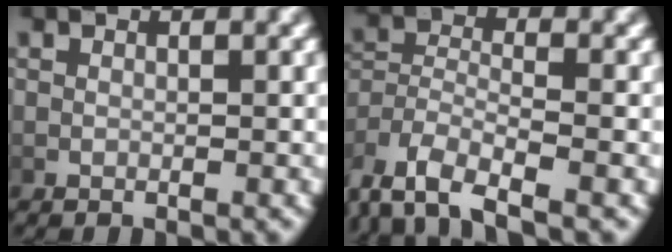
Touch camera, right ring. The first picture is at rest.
{"total": 5.9, "force": [-2.9, 4.2, 3.1], "torque": [-0.092, -0.030, -0.045]}